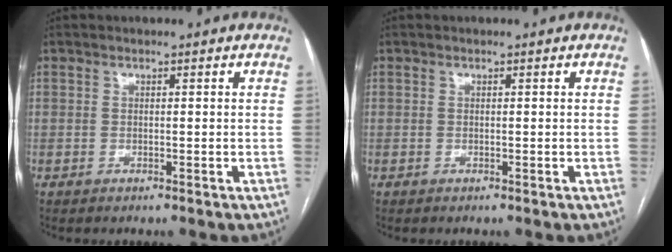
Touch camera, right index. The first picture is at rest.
{"total": 0.0}